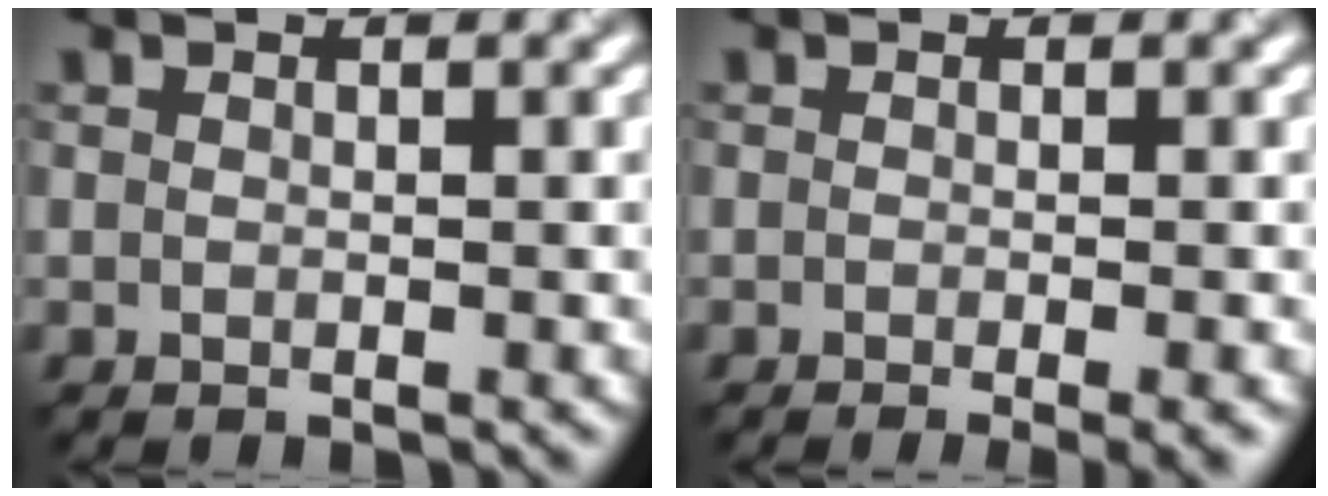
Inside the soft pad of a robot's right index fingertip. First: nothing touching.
{"total": 2.9, "force": [-1.1, 0.9, 2.6], "torque": [-0.020, -0.008, -0.013]}